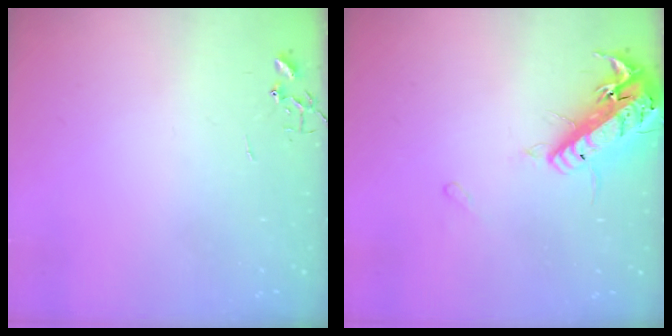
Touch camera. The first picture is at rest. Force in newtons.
{"total": 17.3, "press": 16.9, "slide": 3.7}